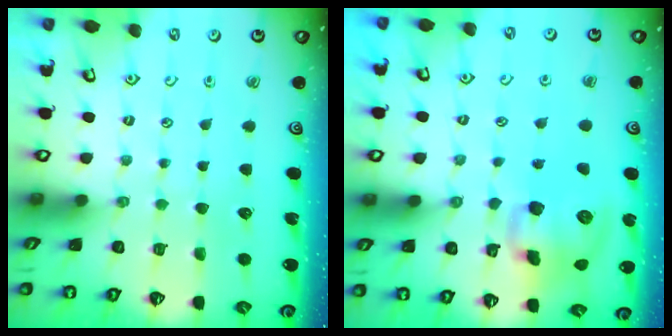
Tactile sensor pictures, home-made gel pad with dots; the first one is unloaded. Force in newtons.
{"total": 12.0, "press": 11.8, "slide": 1.9}